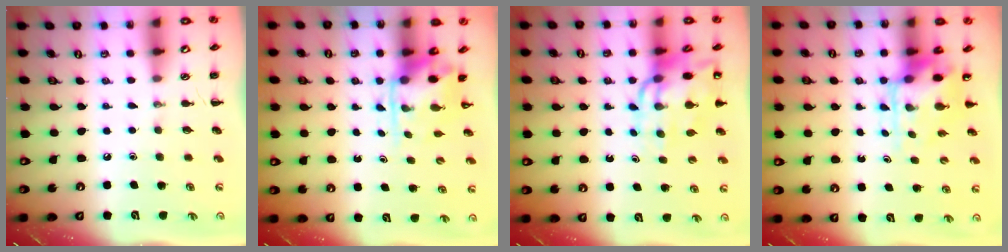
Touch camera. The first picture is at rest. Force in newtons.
{"total": 3.2, "press": 3.2, "slide": 0.7}
{"total": 12.7, "press": 12.1, "slide": 3.7}
{"total": 5.6, "press": 5.4, "slide": 1.4}